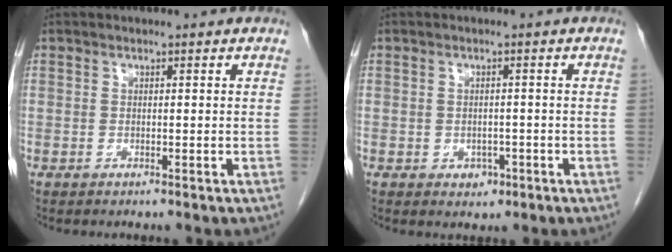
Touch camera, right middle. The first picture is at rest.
{"total": 2.0, "force": [-0.9, 1.5, 1.0], "torque": [-0.014, 0.002, -0.005]}